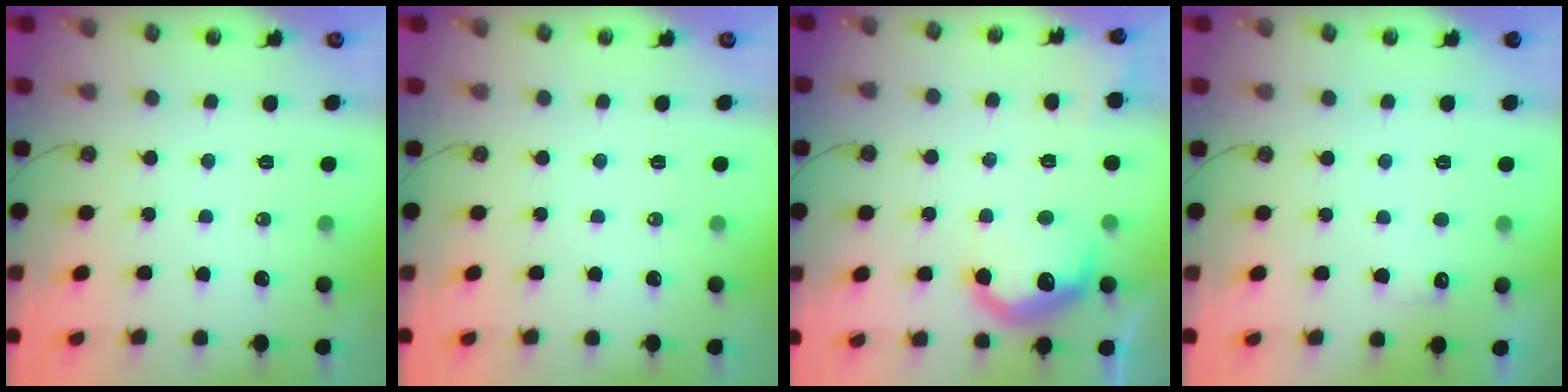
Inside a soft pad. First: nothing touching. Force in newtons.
{"total": 0.0}
{"total": 11.5, "press": 11.4, "slide": 0.7}
{"total": 5.4, "press": 5.3, "slide": 1.2}